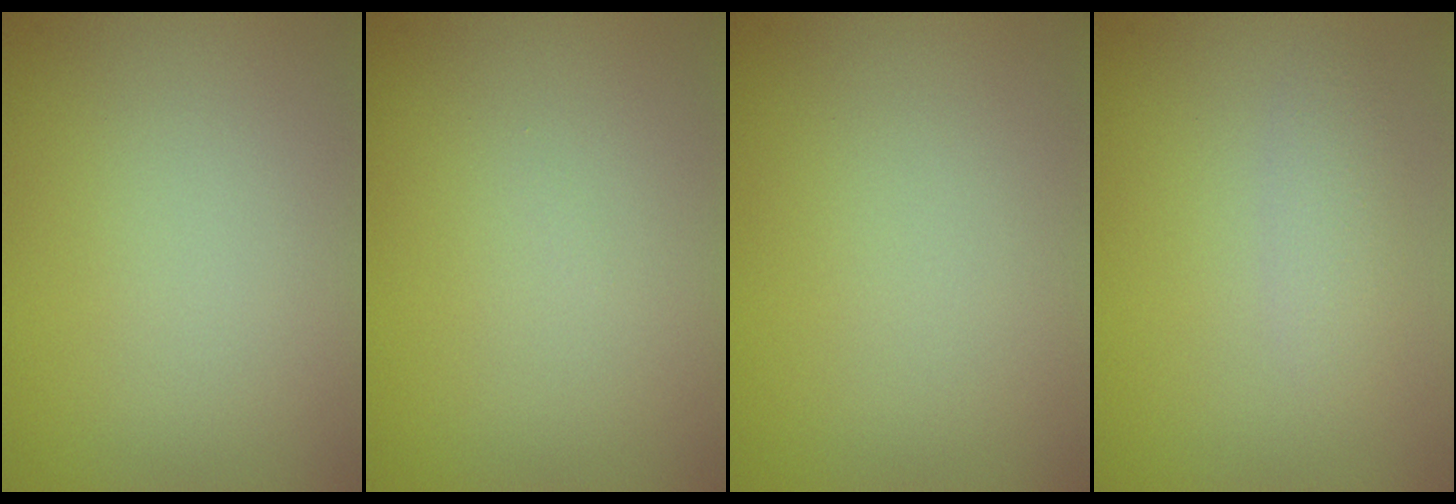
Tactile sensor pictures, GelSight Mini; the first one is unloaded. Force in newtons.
{"total": 0.0}
{"total": 0.0}
{"total": 1.5, "press": 1.5, "slide": 0.1}